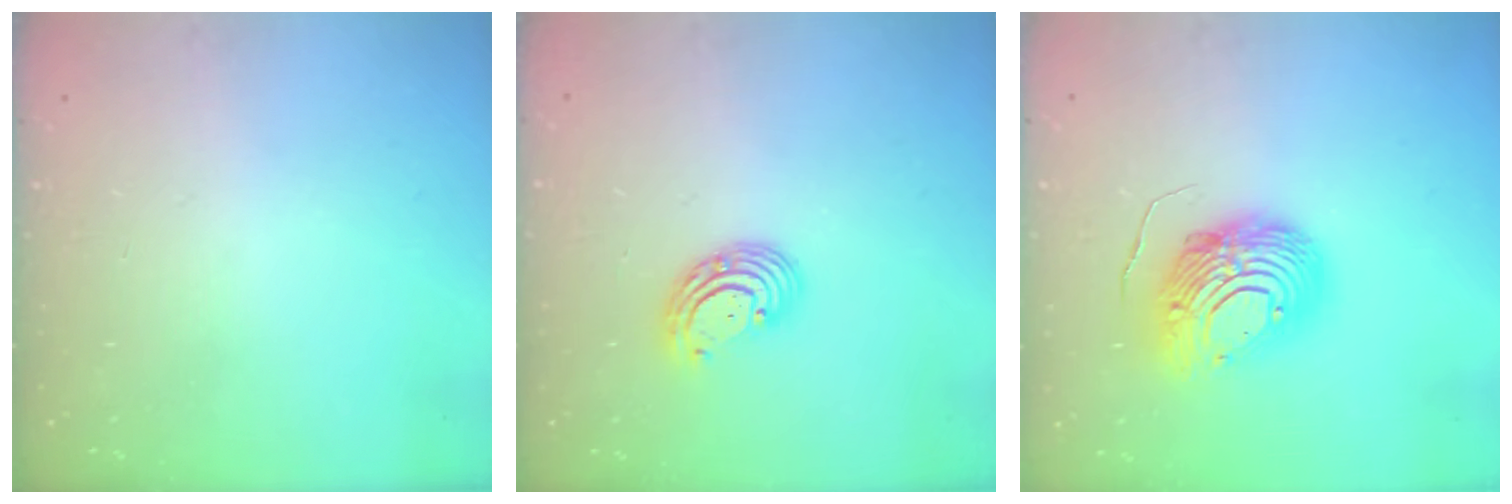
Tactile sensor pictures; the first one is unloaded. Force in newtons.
{"total": 5.8, "press": 5.8, "slide": 0.7}
{"total": 12.2, "press": 12.2, "slide": 1.2}